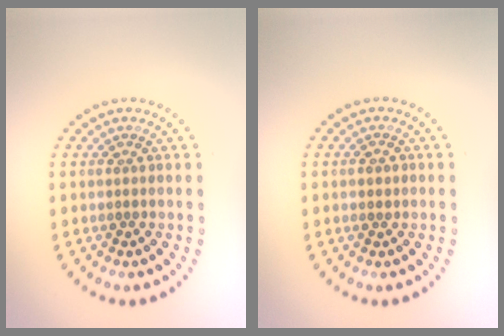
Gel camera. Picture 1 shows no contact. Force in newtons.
{"total": 0.5, "press": 0.5, "slide": 0.2}